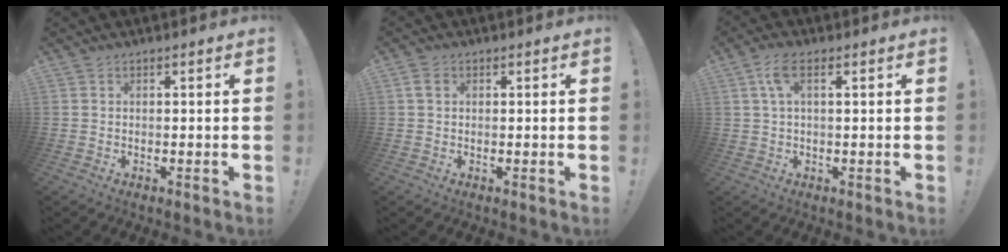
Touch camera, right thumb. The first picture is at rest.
{"total": 2.6, "force": [0.9, 1.9, 1.5], "torque": [-0.023, 0.003, 0.016]}
{"total": 5.1, "force": [1.7, 1.8, 4.5], "torque": [-0.081, 0.004, 0.031]}